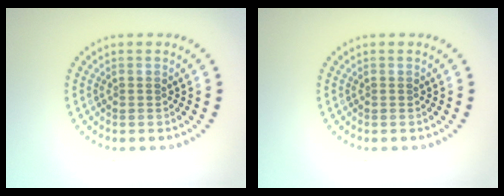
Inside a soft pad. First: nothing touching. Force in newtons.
{"total": 0.0}